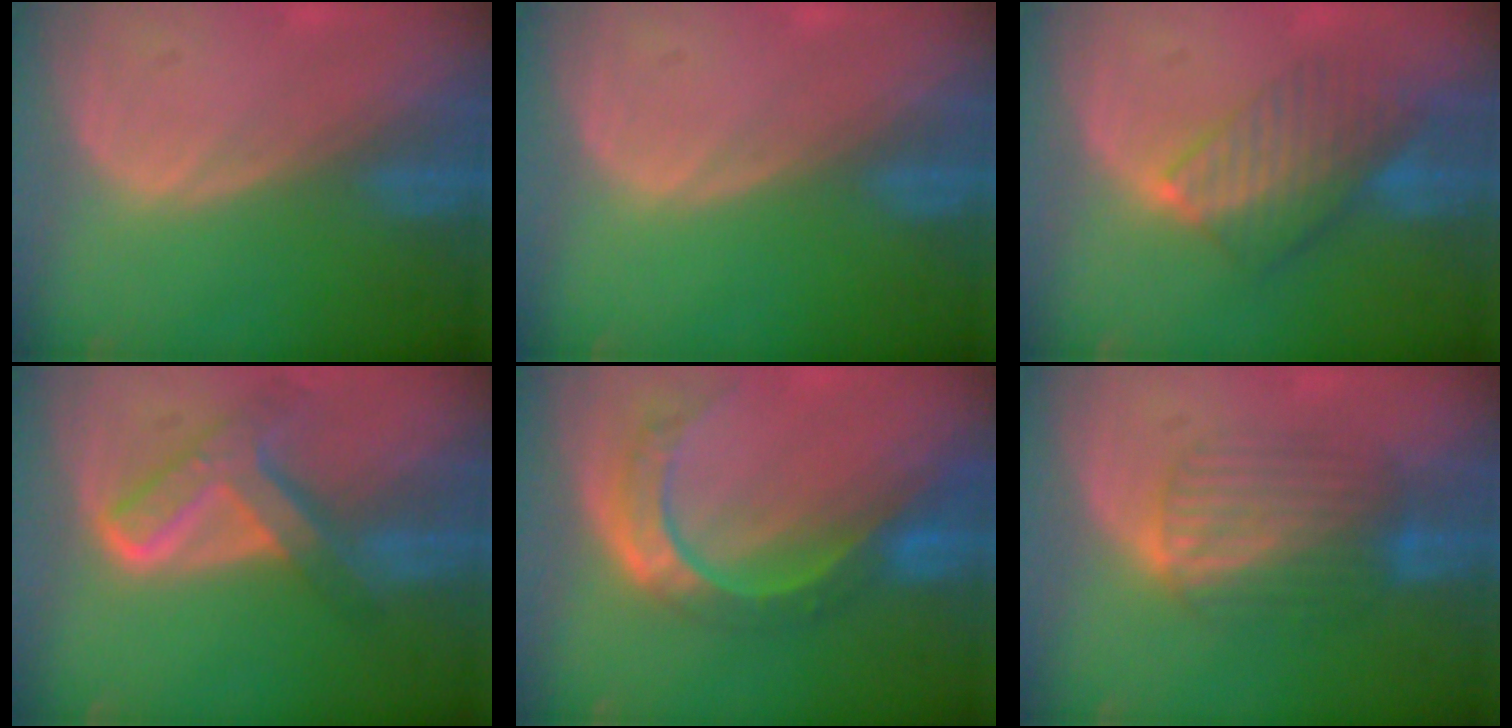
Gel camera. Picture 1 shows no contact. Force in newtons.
{"total": 0.0}
{"total": 8.0, "press": 7.1, "slide": 3.7}
{"total": 7.9, "press": 6.7, "slide": 4.1}
{"total": 8.8, "press": 7.3, "slide": 5.0}
{"total": 6.7, "press": 6.6, "slide": 0.6}